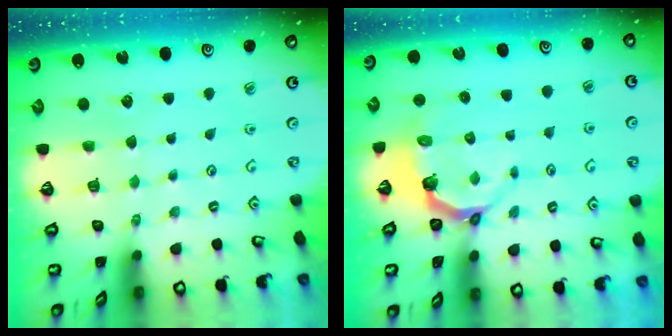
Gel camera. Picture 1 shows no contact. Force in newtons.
{"total": 4.4, "press": 2.9, "slide": 3.3}